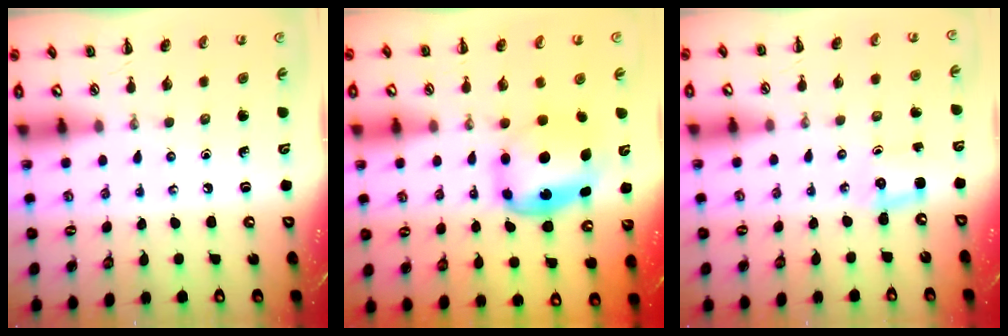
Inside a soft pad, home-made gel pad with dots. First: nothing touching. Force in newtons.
{"total": 5.8, "press": 5.7, "slide": 1.4}
{"total": 2.5, "press": 2.4, "slide": 0.8}